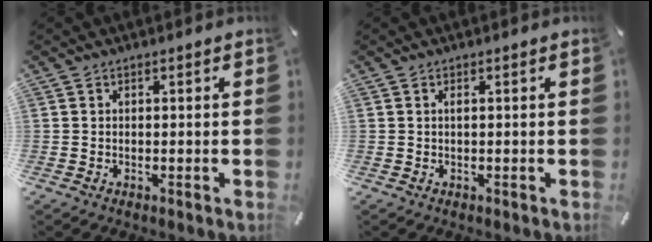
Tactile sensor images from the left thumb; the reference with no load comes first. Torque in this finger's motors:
{"motor_torque": [-0.06, 0.17, 0.00, -0.46, 0.00]}